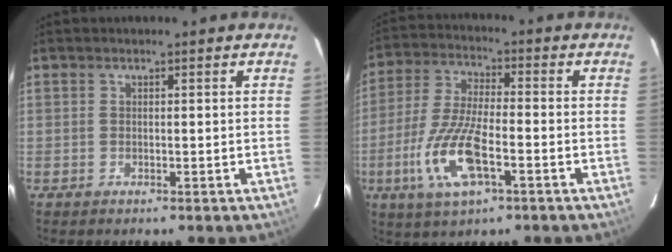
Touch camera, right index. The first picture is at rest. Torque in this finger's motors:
{"motor_torque": [1.56, -0.58, 0.86, 0.21]}